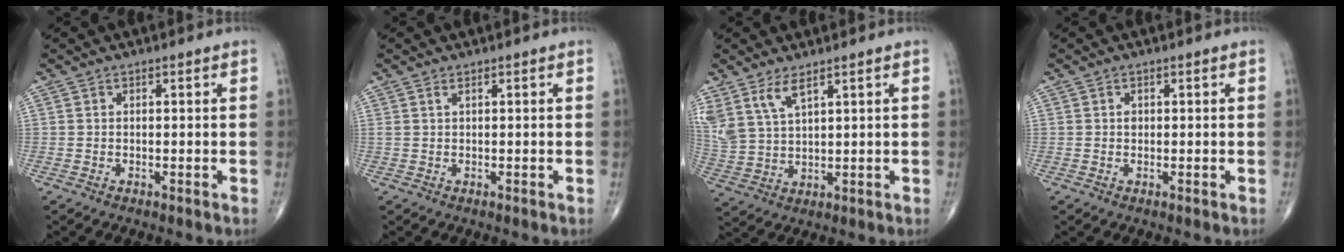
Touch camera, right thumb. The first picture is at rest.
{"total": 0.7, "force": [0.4, 0.1, 0.6], "torque": [-0.019, 0.005, 0.011]}
{"total": 7.7, "force": [4.8, 3.0, 5.2], "torque": [-0.114, -0.018, 0.110]}
{"total": 0.8, "force": [0.1, 0.6, 0.5], "torque": [-0.006, 0.001, 0.002]}